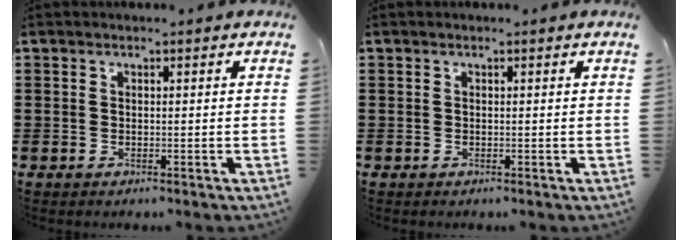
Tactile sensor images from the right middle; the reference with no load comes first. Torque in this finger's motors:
{"motor_torque": [0.19, -0.07, 0.24, 0.01]}